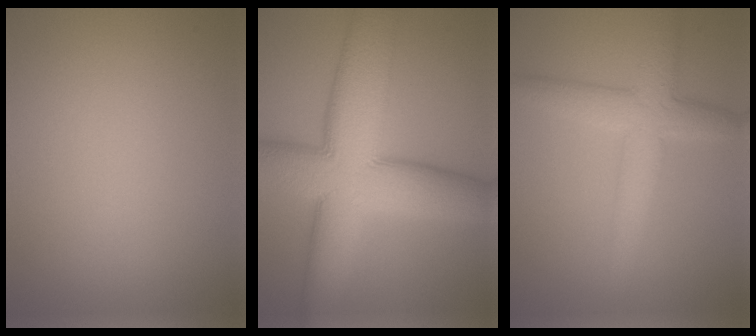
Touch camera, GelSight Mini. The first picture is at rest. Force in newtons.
{"total": 13.4, "press": 13.4, "slide": 0.3}
{"total": 4.4, "press": 4.4, "slide": 0.1}